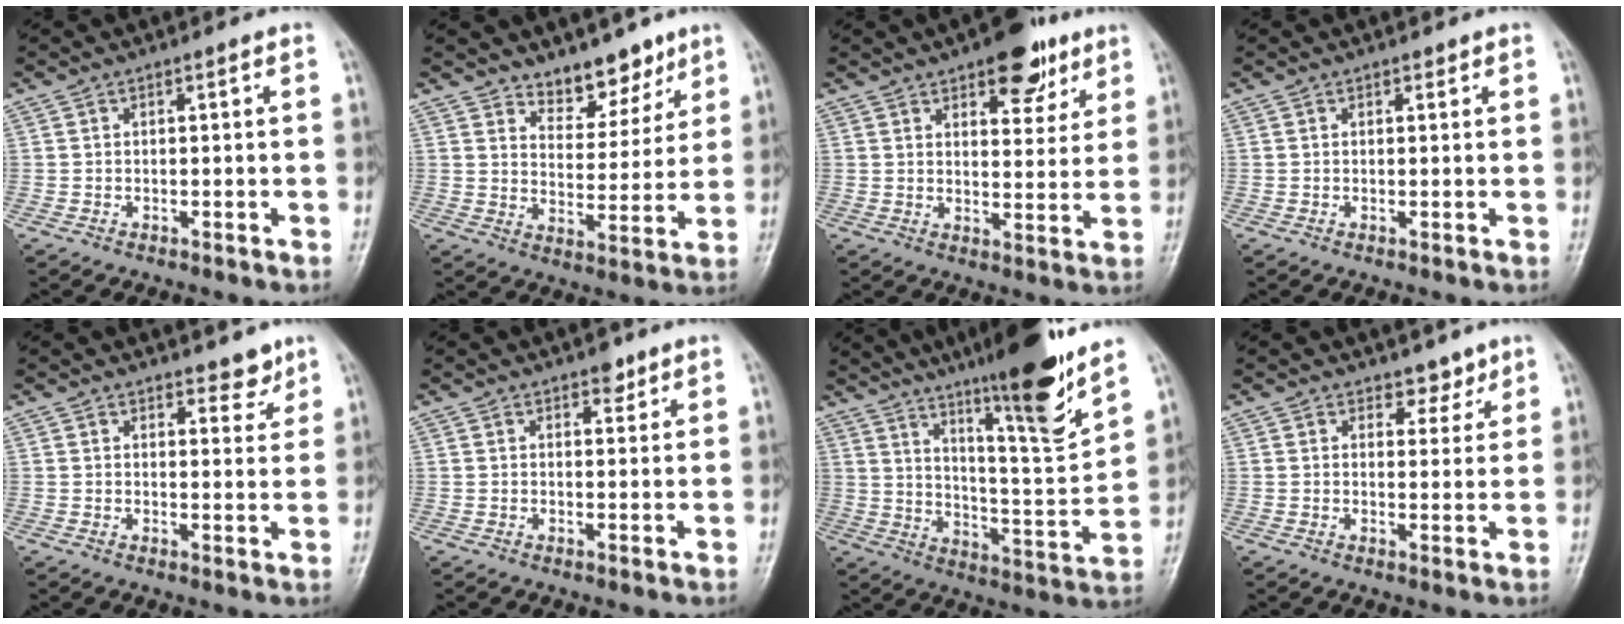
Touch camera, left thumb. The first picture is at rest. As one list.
[{"total": 8.6, "force": [6.7, 4.4, 3.1], "torque": [-0.007, -0.049, 0.110]}, {"total": 10.5, "force": [6.5, 5.0, 6.6], "torque": [-0.054, -0.031, 0.089]}, {"total": 0.7, "force": [0.6, 0.4, 0.2], "torque": [0.002, -0.004, 0.005]}, {"total": 4.0, "force": [3.2, 1.8, 1.6], "torque": [0.005, -0.022, 0.044]}, {"total": 2.4, "force": [1.7, 1.3, 1.1], "torque": [-0.001, -0.008, 0.022]}, {"total": 19.7, "force": [13.7, 1.9, 14.0], "torque": [-0.190, -0.080, 0.223]}, {"total": 3.5, "force": [2.7, 2.1, 0.8], "torque": [0.016, -0.018, 0.038]}]